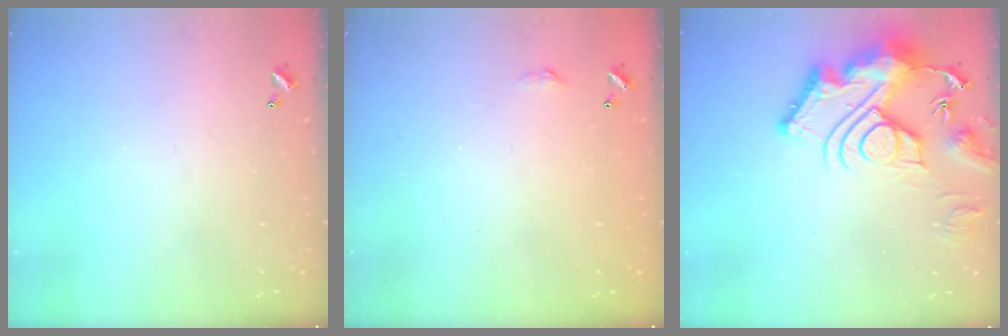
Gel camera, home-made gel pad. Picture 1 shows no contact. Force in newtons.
{"total": 2.3, "press": 2.3, "slide": 0.4}
{"total": 18.5, "press": 18.4, "slide": 1.9}